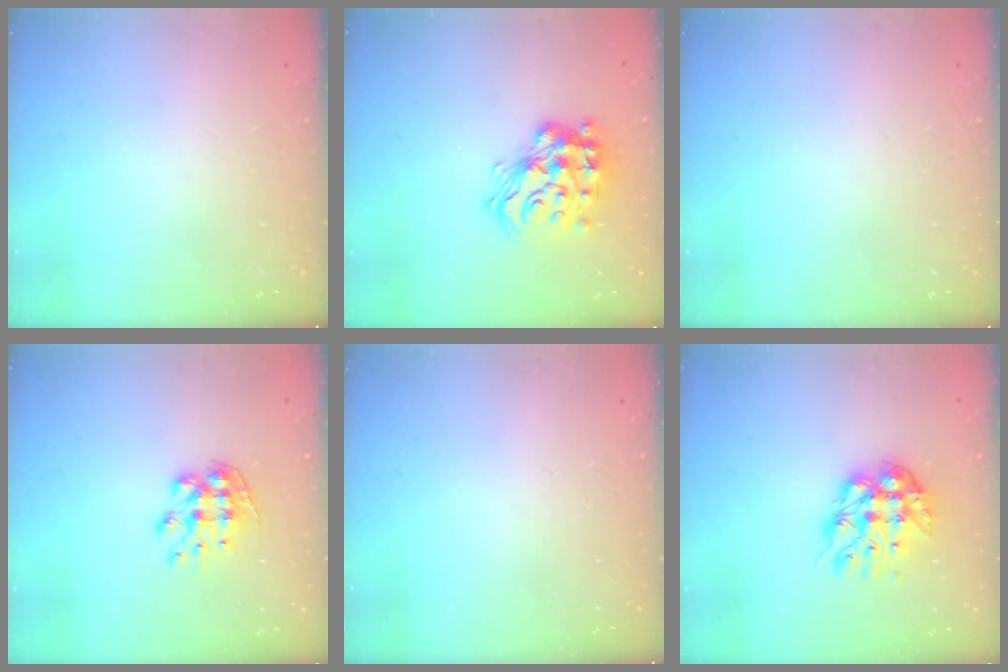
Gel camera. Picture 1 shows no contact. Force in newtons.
{"total": 18.9, "press": 18.8, "slide": 1.4}
{"total": 0.0}
{"total": 8.4, "press": 8.3, "slide": 0.4}
{"total": 0.0}
{"total": 11.4, "press": 11.3, "slide": 1.1}